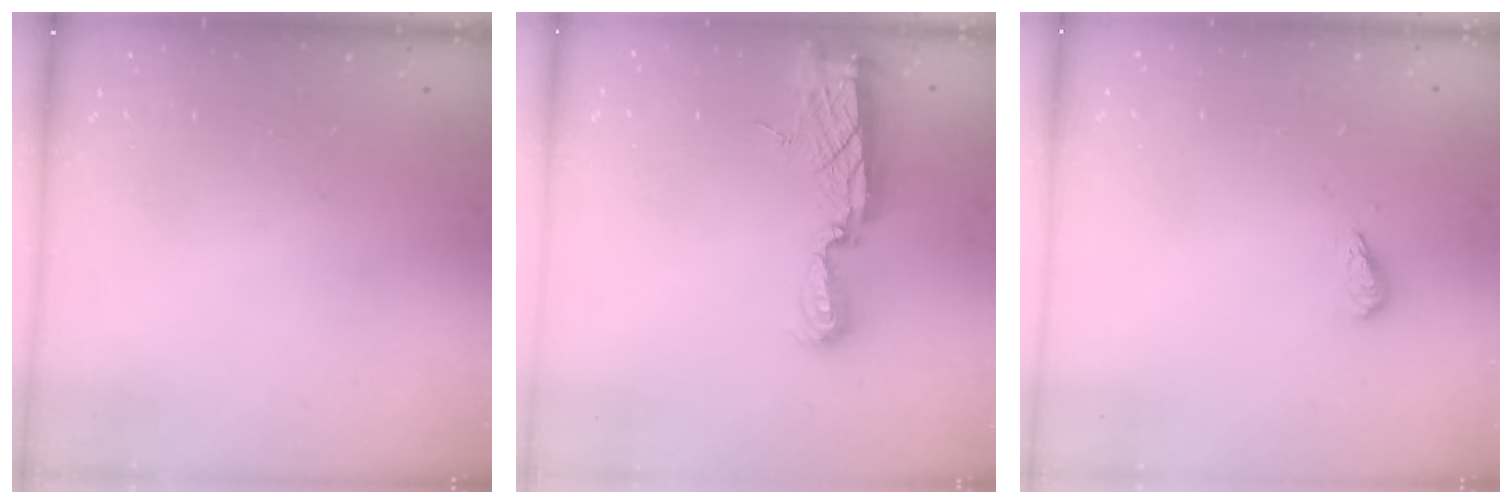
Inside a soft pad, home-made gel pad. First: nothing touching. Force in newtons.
{"total": 9.0, "press": 8.9, "slide": 0.8}
{"total": 2.7, "press": 2.7, "slide": 0.6}